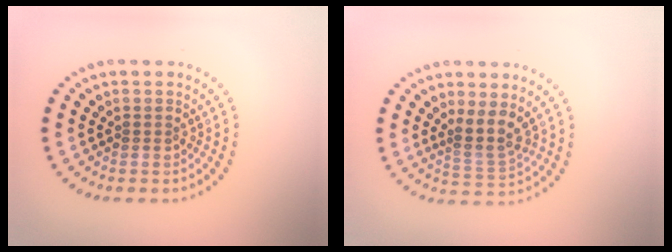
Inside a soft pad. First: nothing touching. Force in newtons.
{"total": 2.8, "press": 2.2, "slide": 1.7}